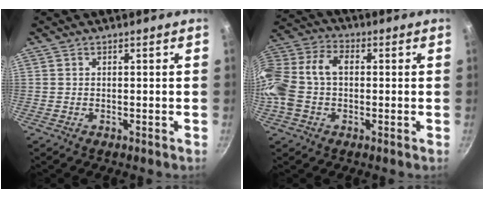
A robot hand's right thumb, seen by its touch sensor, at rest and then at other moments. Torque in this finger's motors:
{"motor_torque": [0.29, 0.36, 0.85, -0.06, 0.26]}